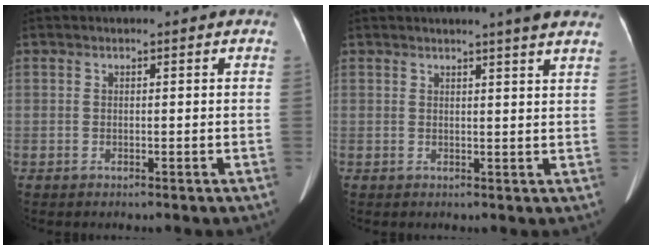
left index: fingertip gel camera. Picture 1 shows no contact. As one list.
[{"total": 5.2, "force": [4.4, -0.6, 2.7], "torque": [-0.038, 0.003, 0.042]}]